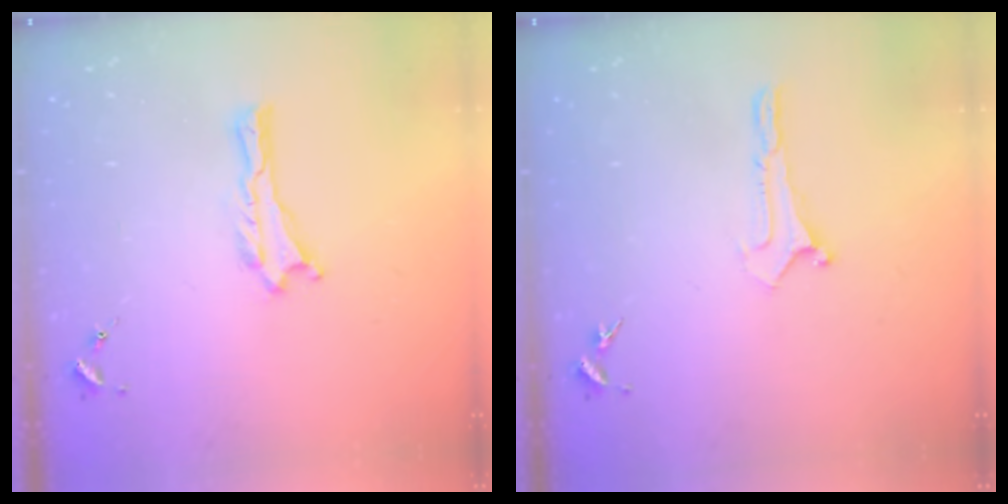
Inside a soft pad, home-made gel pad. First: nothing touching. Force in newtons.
{"total": 0.0}